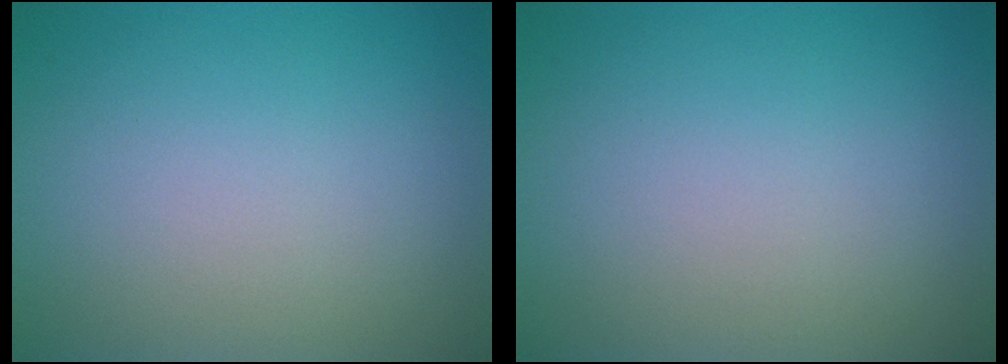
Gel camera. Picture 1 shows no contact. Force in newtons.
{"total": 0.0}